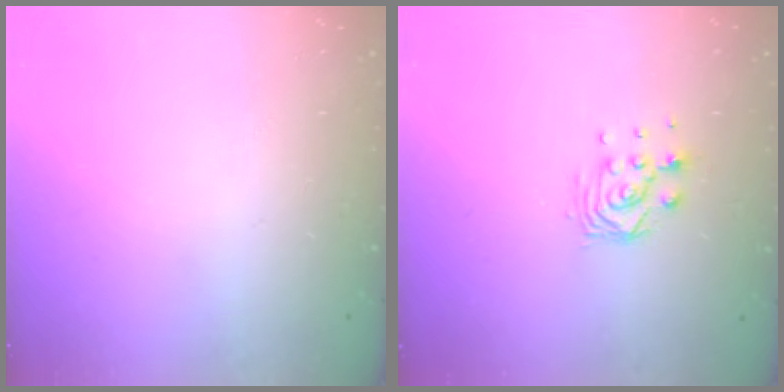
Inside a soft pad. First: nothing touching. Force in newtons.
{"total": 7.5, "press": 7.5, "slide": 0.4}